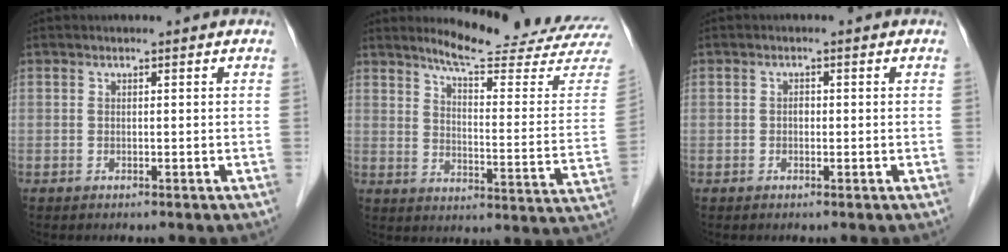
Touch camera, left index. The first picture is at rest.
{"total": 19.1, "force": [18.1, -0.4, 6.0], "torque": [-0.092, -0.116, 0.219]}
{"total": 0.7, "force": [-0.1, 0.5, 0.5], "torque": [-0.006, 0.003, -0.004]}